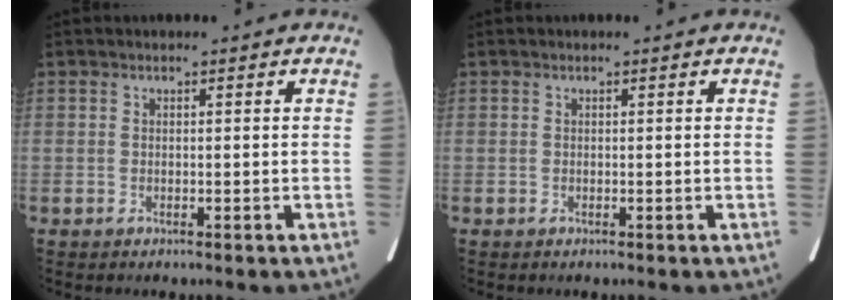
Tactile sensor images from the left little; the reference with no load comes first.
{"total": 0.0}